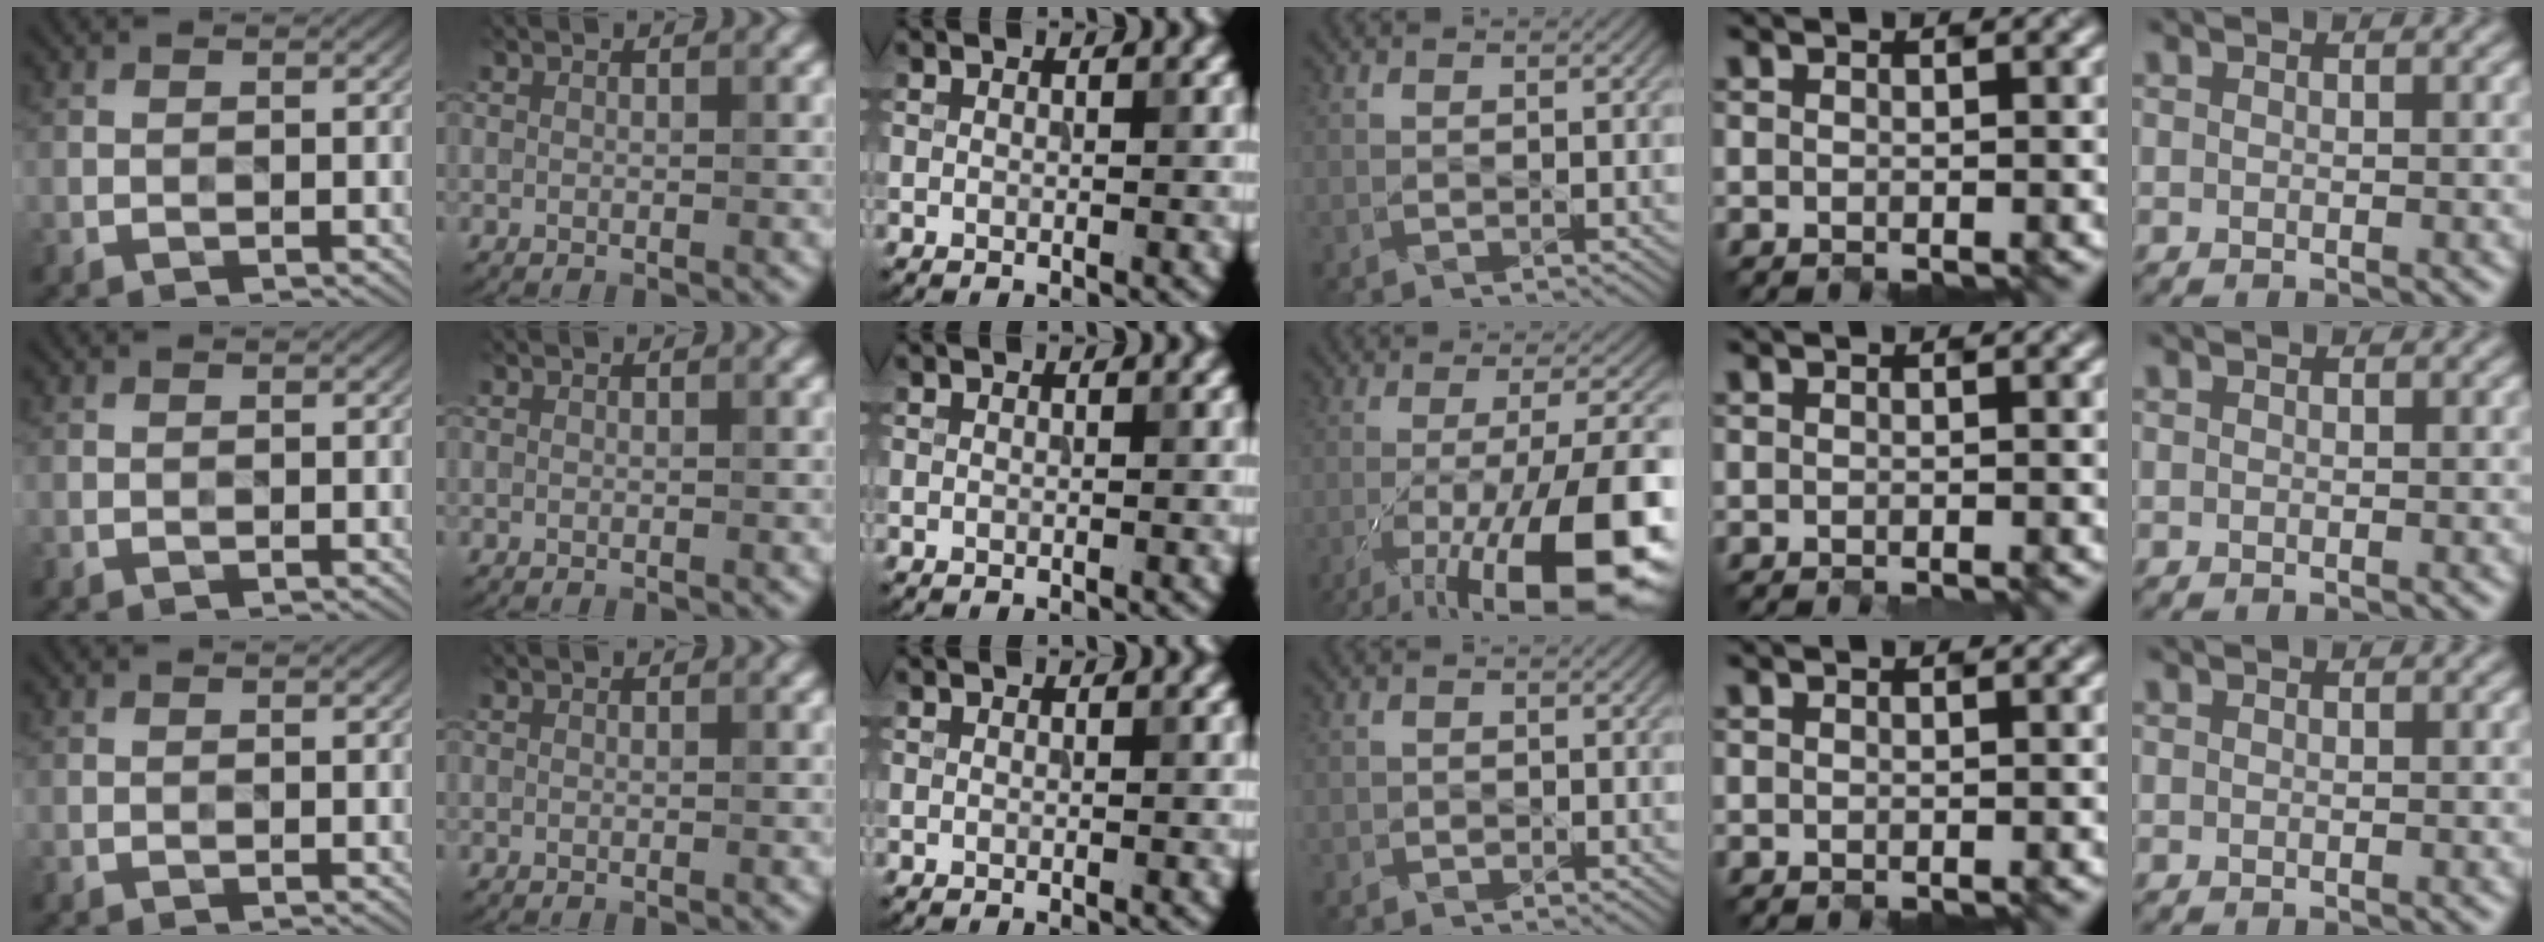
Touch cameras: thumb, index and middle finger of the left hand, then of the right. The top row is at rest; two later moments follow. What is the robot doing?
{"motion": "open", "object": "folder"}